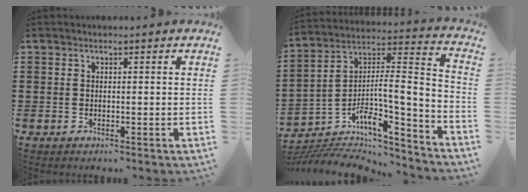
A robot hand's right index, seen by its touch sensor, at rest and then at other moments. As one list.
[{"total": 7.2, "force": [-4.6, 1.6, 5.4], "torque": [-0.111, -0.038, -0.099]}]